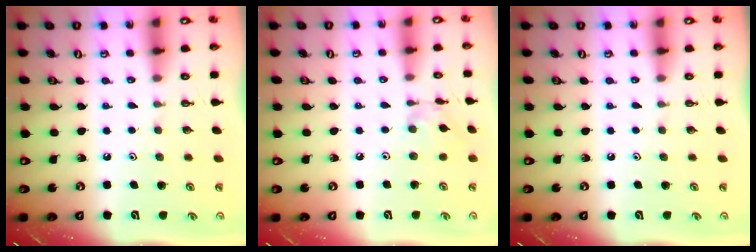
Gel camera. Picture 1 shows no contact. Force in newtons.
{"total": 2.7, "press": 2.7, "slide": 0.2}
{"total": 0.0}